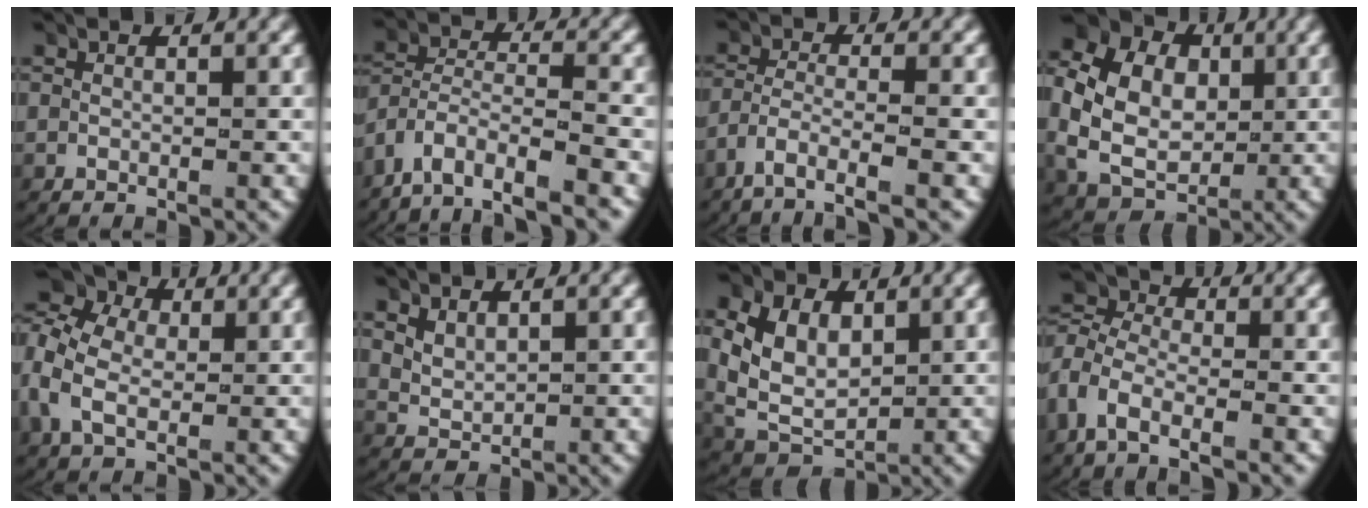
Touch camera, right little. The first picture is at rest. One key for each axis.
{"total": 8.0, "fx": -5.0, "fy": 5.0, "fz": 3.7, "tx": -0.098, "ty": -0.041, "tz": -0.081}
{"total": 5.3, "fx": -4.3, "fy": 0.9, "fz": 2.9, "tx": -0.058, "ty": -0.024, "tz": -0.061}
{"total": 15.9, "fx": 2.9, "fy": 13.3, "fz": 8.1, "tx": -0.182, "ty": -0.003, "tz": 0.032}
{"total": 8.3, "fx": 2.8, "fy": 6.3, "fz": 4.5, "tx": -0.094, "ty": 0.010, "tz": 0.032}
{"total": 1.9, "fx": 0.9, "fy": 1.3, "fz": 1.2, "tx": -0.037, "ty": -0.008, "tz": 0.028}
{"total": 7.4, "fx": 0.5, "fy": 5.7, "fz": 4.6, "tx": -0.120, "ty": -0.029, "tz": 0.025}
{"total": 6.1, "fx": -0.2, "fy": 5.1, "fz": 3.4, "tx": -0.091, "ty": -0.005, "tz": -0.017}